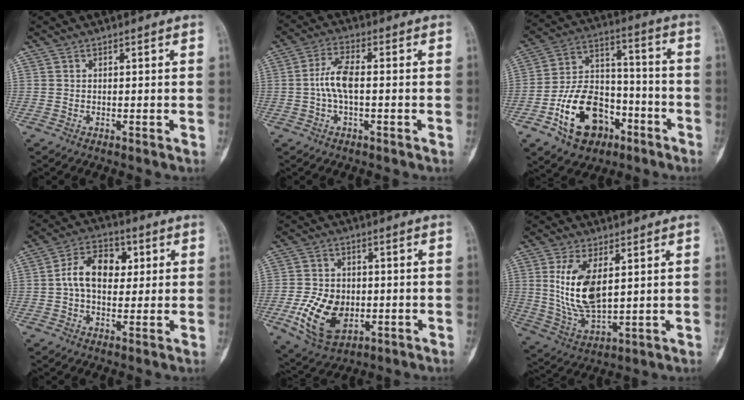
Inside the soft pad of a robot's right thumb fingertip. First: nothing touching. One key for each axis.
{"total": 6.2, "fx": -0.4, "fy": 2.5, "fz": 5.7, "tx": -0.126, "ty": 0.017, "tz": -0.013}
{"total": 17.2, "fx": -7.9, "fy": 11.4, "fz": 10.1, "tx": -0.142, "ty": 0.070, "tz": -0.130}
{"total": 10.5, "fx": 1.3, "fy": 7.1, "fz": 7.6, "tx": -0.105, "ty": 0.019, "tz": 0.015}
{"total": 12.4, "fx": -2.8, "fy": 8.4, "fz": 8.7, "tx": -0.139, "ty": 0.001, "tz": -0.038}
{"total": 12.6, "fx": 2.9, "fy": 6.0, "fz": 10.7, "tx": -0.210, "ty": -0.019, "tz": 0.071}